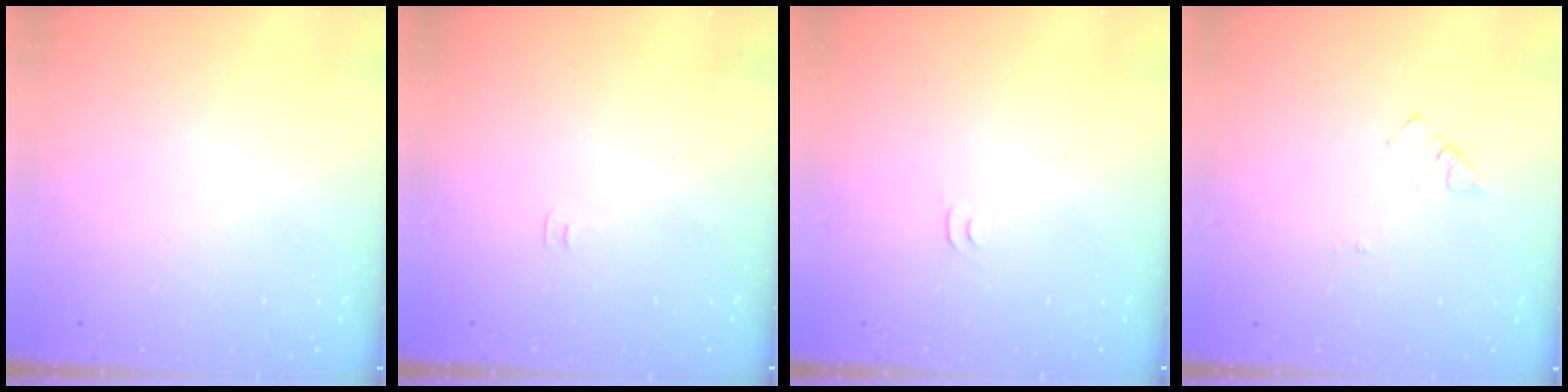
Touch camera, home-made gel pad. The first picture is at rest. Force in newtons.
{"total": 3.0, "press": 3.0, "slide": 0.3}
{"total": 3.9, "press": 3.9, "slide": 0.3}
{"total": 3.4, "press": 3.4, "slide": 0.4}